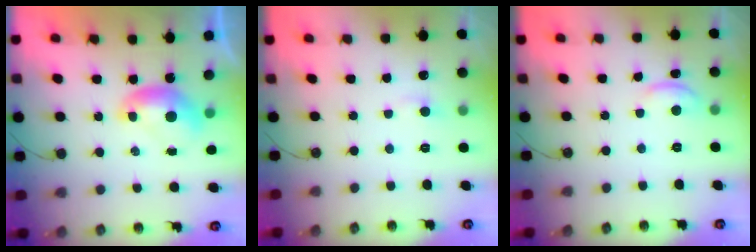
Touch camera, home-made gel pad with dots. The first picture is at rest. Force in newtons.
{"total": 0.9, "press": 0.8, "slide": 0.4}
{"total": 1.4, "press": 1.3, "slide": 0.5}